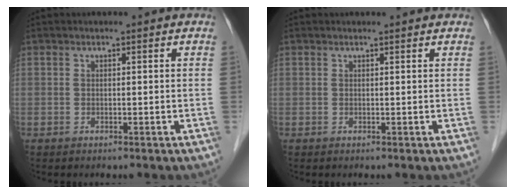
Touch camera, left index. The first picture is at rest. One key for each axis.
{"total": 1.0, "fx": 0.9, "fy": 0.2, "fz": 0.1, "tx": -0.012, "ty": 0.007, "tz": 0.012}